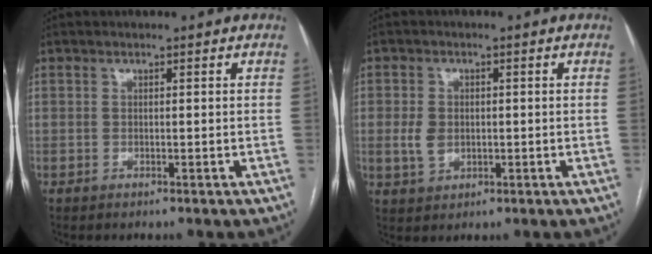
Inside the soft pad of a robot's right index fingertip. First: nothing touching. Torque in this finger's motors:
{"motor_torque": [0.27, 0.12, 0.08, 0.02]}